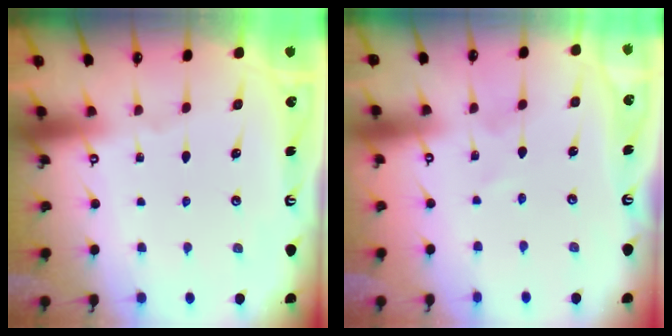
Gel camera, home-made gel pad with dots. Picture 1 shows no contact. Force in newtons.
{"total": 0.0}